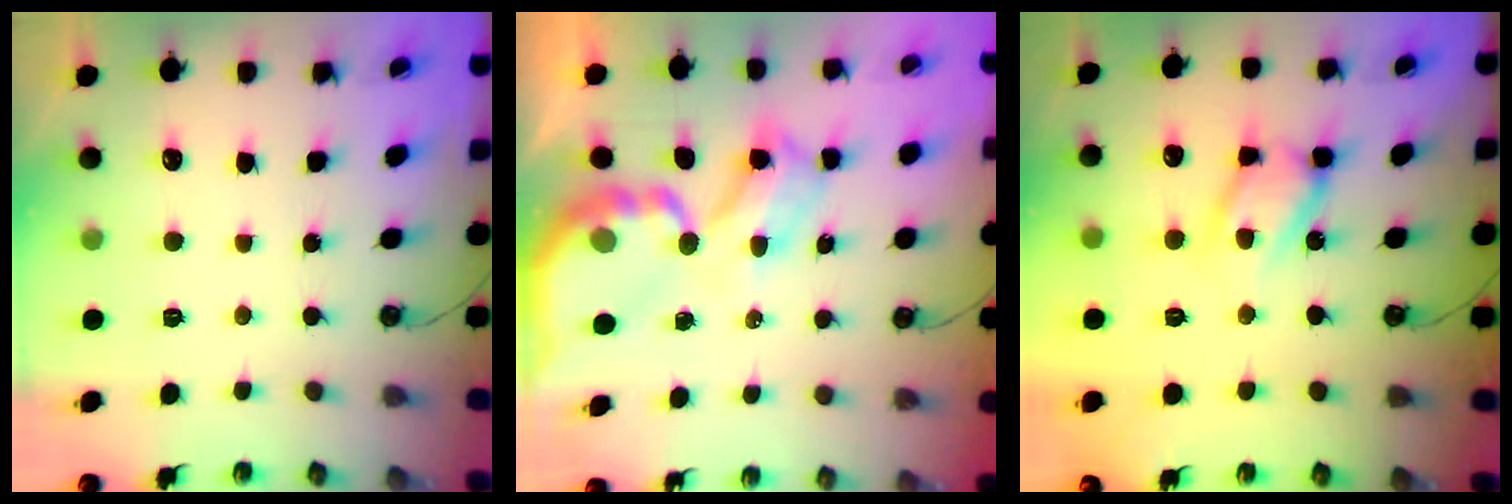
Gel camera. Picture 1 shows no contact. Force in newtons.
{"total": 9.7, "press": 9.6, "slide": 0.6}
{"total": 14.2, "press": 14.1, "slide": 1.2}